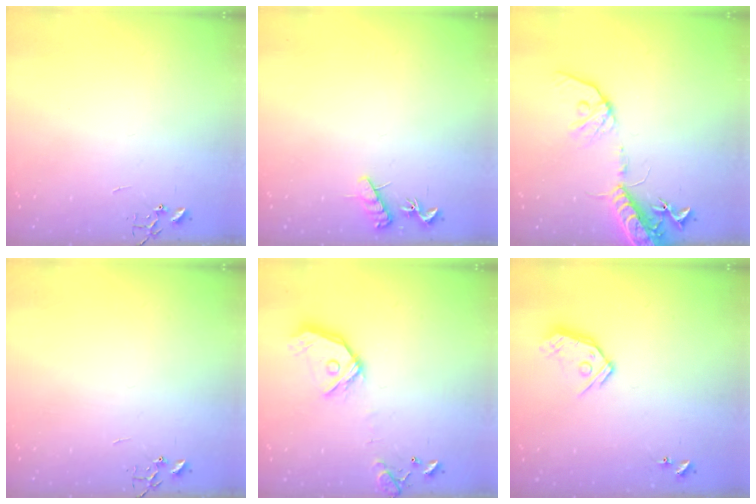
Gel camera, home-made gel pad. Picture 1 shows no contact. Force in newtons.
{"total": 8.1, "press": 8.1, "slide": 0.6}
{"total": 16.6, "press": 16.2, "slide": 3.5}
{"total": 0.0}
{"total": 14.2, "press": 14.1, "slide": 2.1}
{"total": 9.9, "press": 9.9, "slide": 0.8}